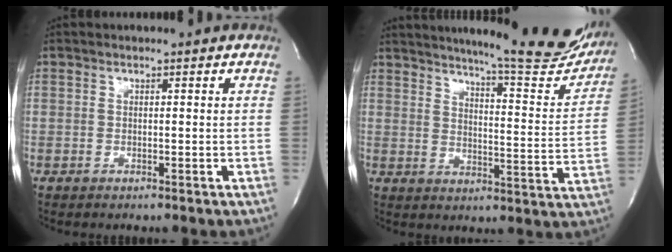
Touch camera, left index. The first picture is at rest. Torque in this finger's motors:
{"motor_torque": [0.27, -0.29, 0.46, 0.05]}